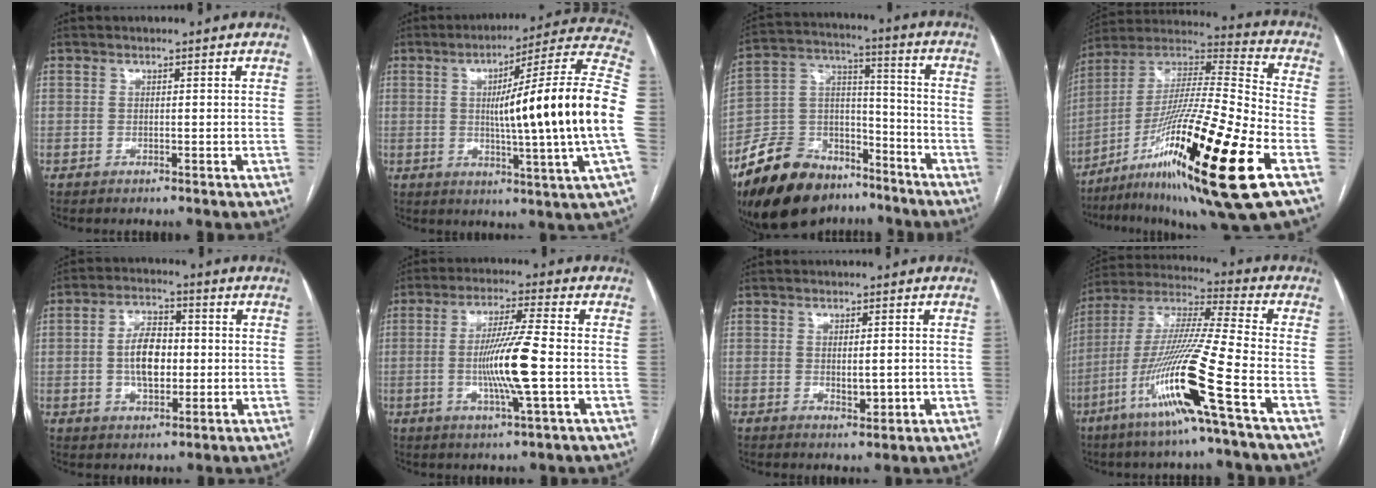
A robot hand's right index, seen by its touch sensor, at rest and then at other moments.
{"total": 23.1, "force": [-0.4, -1.6, 23.0], "torque": [-0.284, 0.009, -0.021]}
{"total": 18.1, "force": [-13.5, 9.6, 7.4], "torque": [-0.141, 0.046, -0.227]}
{"total": 26.4, "force": [-11.5, 0.5, 23.7], "torque": [-0.412, -0.040, -0.203]}
{"total": 7.7, "force": [-0.2, 4.3, 6.4], "torque": [-0.122, 0.016, -0.001]}
{"total": 10.3, "force": [-1.5, -0.3, 10.2], "torque": [-0.194, -0.007, -0.031]}
{"total": 2.9, "force": [-0.3, 1.0, 2.8], "torque": [-0.045, -0.005, 0.000]}
{"total": 17.8, "force": [-7.6, -1.3, 16.1], "torque": [-0.329, -0.023, -0.151]}